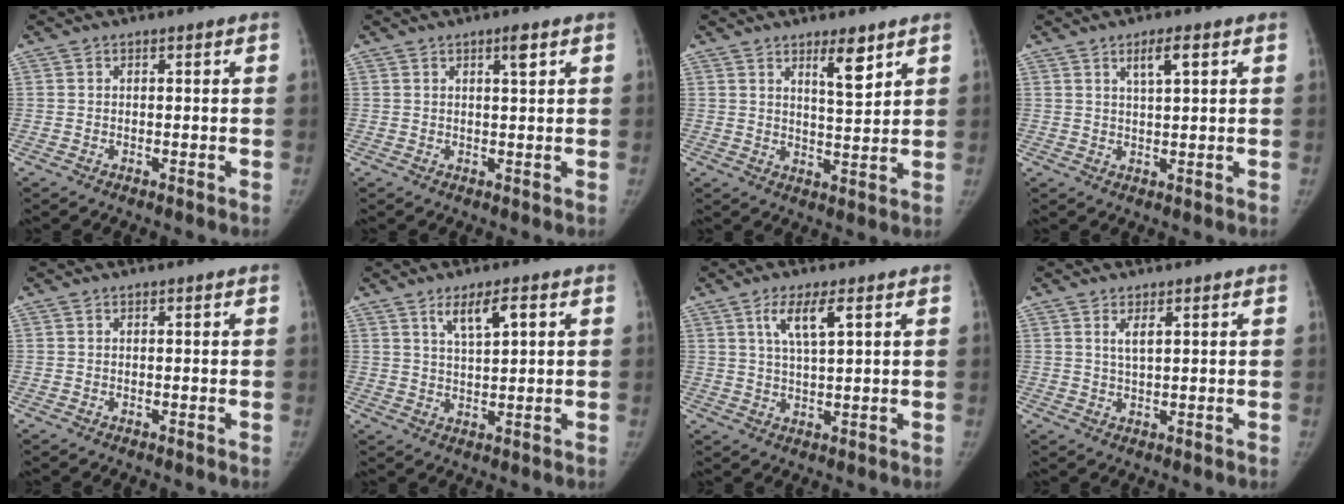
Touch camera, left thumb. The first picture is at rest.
{"total": 2.2, "force": [1.2, 0.2, 1.8], "torque": [-0.031, -0.006, 0.020]}
{"total": 5.9, "force": [3.8, 1.4, 4.3], "torque": [-0.058, -0.032, 0.063]}
{"total": 4.1, "force": [2.0, 0.8, 3.4], "torque": [-0.059, -0.009, 0.037]}
{"total": 0.0}
{"total": 5.3, "force": [2.6, 1.5, 4.4], "torque": [-0.076, -0.010, 0.050]}
{"total": 5.9, "force": [2.7, 1.3, 5.1], "torque": [-0.096, -0.010, 0.055]}
{"total": 2.3, "force": [1.1, 0.5, 2.0], "torque": [-0.039, -0.009, 0.023]}